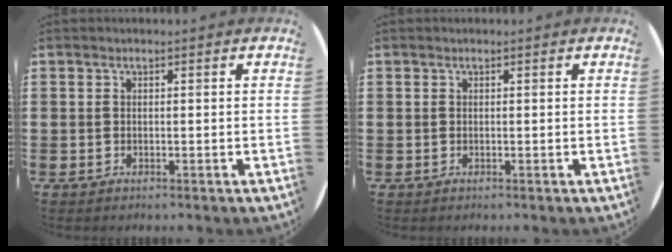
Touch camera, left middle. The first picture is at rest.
{"total": 0.0}